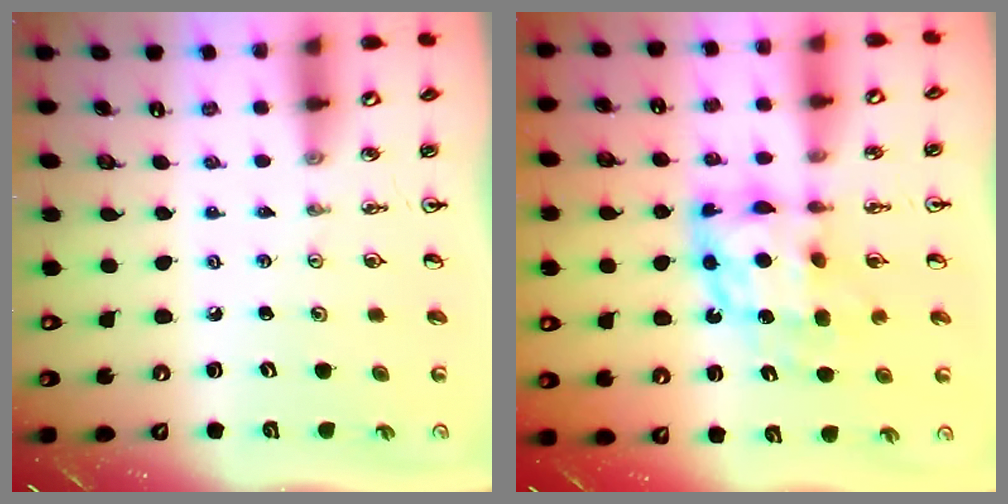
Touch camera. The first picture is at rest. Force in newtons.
{"total": 10.5, "press": 10.4, "slide": 0.9}